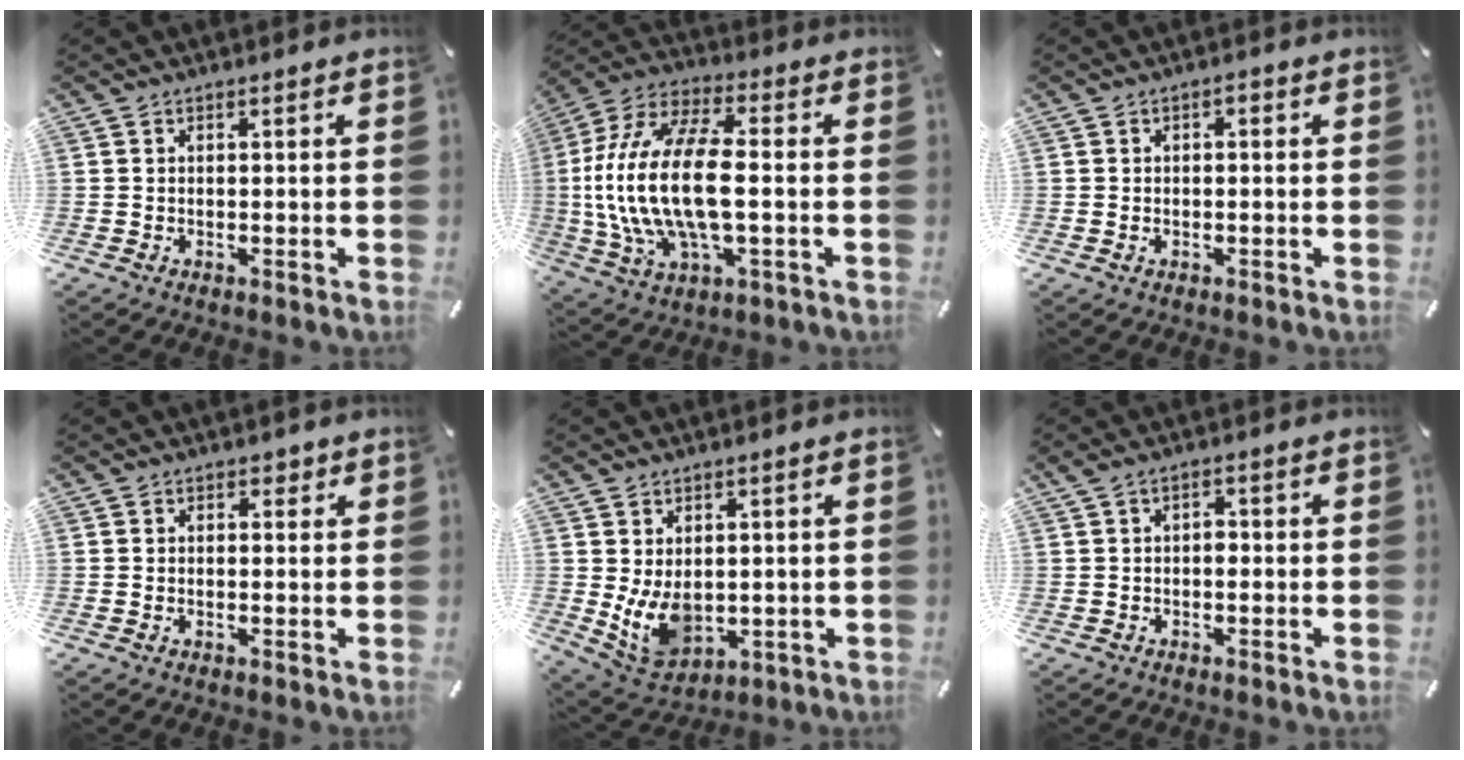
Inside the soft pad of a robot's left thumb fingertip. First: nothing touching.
{"total": 20.6, "force": [-0.7, 9.7, 18.2], "torque": [-0.389, -0.009, -0.013]}
{"total": 1.5, "force": [-0.3, 0.8, 1.3], "torque": [-0.023, 0.004, -0.007]}
{"total": 1.6, "force": [0.7, 1.3, 0.6], "torque": [0.010, -0.005, 0.007]}
{"total": 8.5, "force": [0.6, 6.5, 5.5], "torque": [-0.104, -0.012, 0.015]}
{"total": 2.3, "force": [-0.1, 1.6, 1.7], "torque": [-0.033, 0.008, -0.004]}